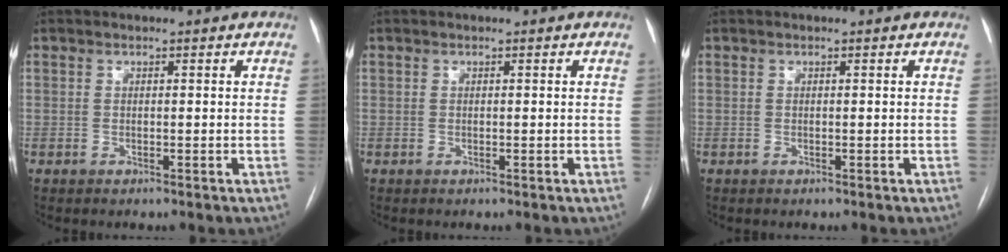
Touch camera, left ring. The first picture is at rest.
{"total": 0.0}
{"total": 0.0}